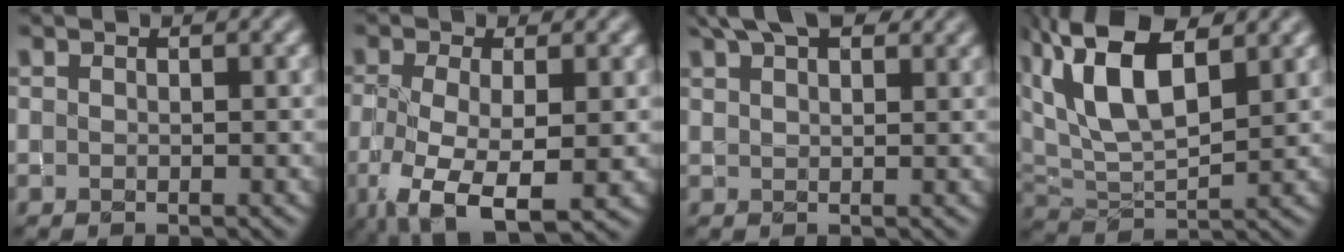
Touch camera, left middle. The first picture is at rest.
{"total": 7.4, "force": [-2.8, 3.2, 6.1], "torque": [-0.134, -0.022, -0.045]}
{"total": 5.2, "force": [4.0, 1.8, 2.8], "torque": [-0.044, 0.021, 0.054]}
{"total": 10.3, "force": [4.8, 4.6, 7.8], "torque": [-0.160, 0.023, 0.083]}